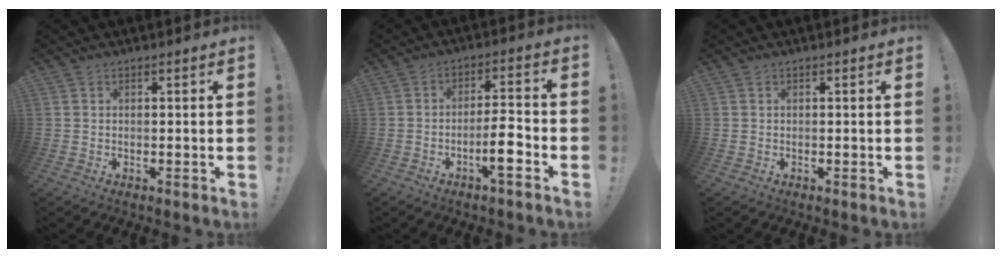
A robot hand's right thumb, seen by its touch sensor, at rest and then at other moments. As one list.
[{"total": 9.2, "force": [-4.3, 1.9, 7.9], "torque": [-0.127, 0.019, -0.075]}, {"total": 0.0}]